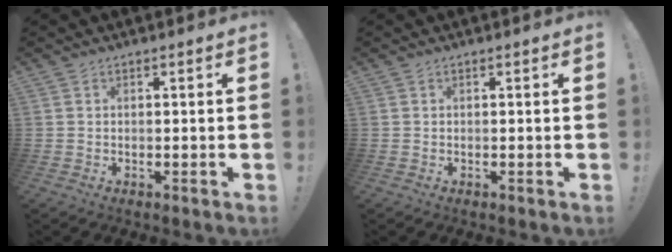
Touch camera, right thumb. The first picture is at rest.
{"total": 0.0}